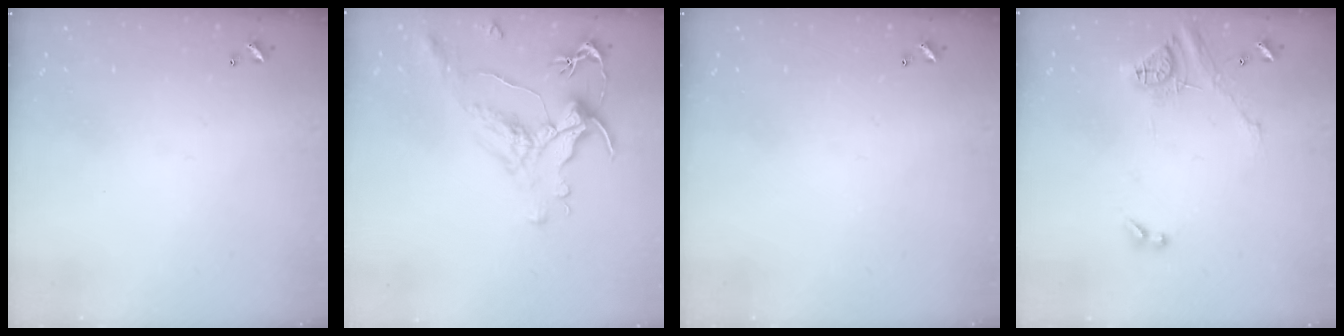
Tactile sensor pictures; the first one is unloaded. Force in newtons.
{"total": 1.6, "press": 1.0, "slide": 1.3}
{"total": 0.0}
{"total": 14.1, "press": 14.0, "slide": 1.6}